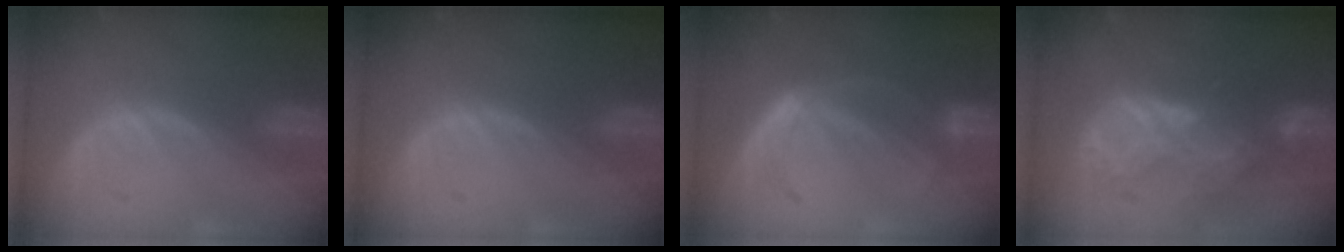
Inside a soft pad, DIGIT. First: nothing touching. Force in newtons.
{"total": 0.0}
{"total": 4.8, "press": 4.8, "slide": 0.4}
{"total": 8.7, "press": 7.7, "slide": 4.1}